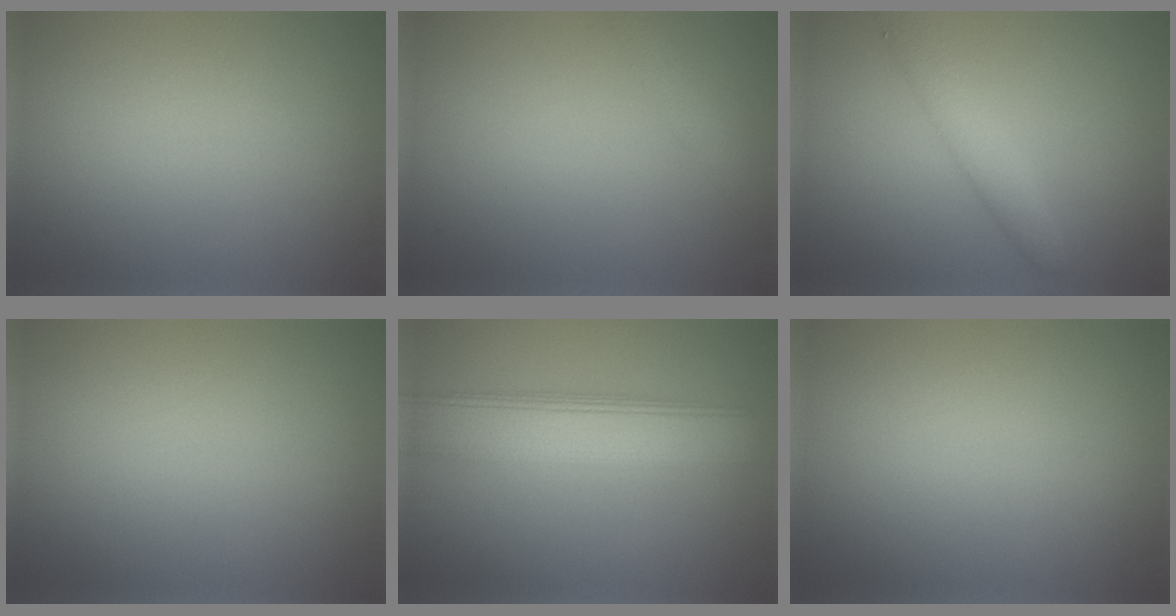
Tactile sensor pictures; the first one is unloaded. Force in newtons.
{"total": 1.6, "press": 1.6, "slide": 0.0}
{"total": 3.0, "press": 3.0, "slide": 0.3}
{"total": 0.0}
{"total": 7.3, "press": 7.3, "slide": 0.4}
{"total": 0.0}